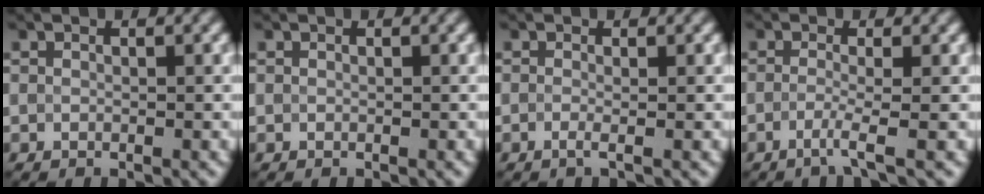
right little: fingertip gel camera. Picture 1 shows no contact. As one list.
[{"total": 0.0}, {"total": 0.8, "force": [-0.7, 0.0, 0.4], "torque": [-0.009, -0.006, -0.012]}, {"total": 1.9, "force": [-1.5, -0.1, 1.2], "torque": [-0.021, -0.002, -0.032]}]